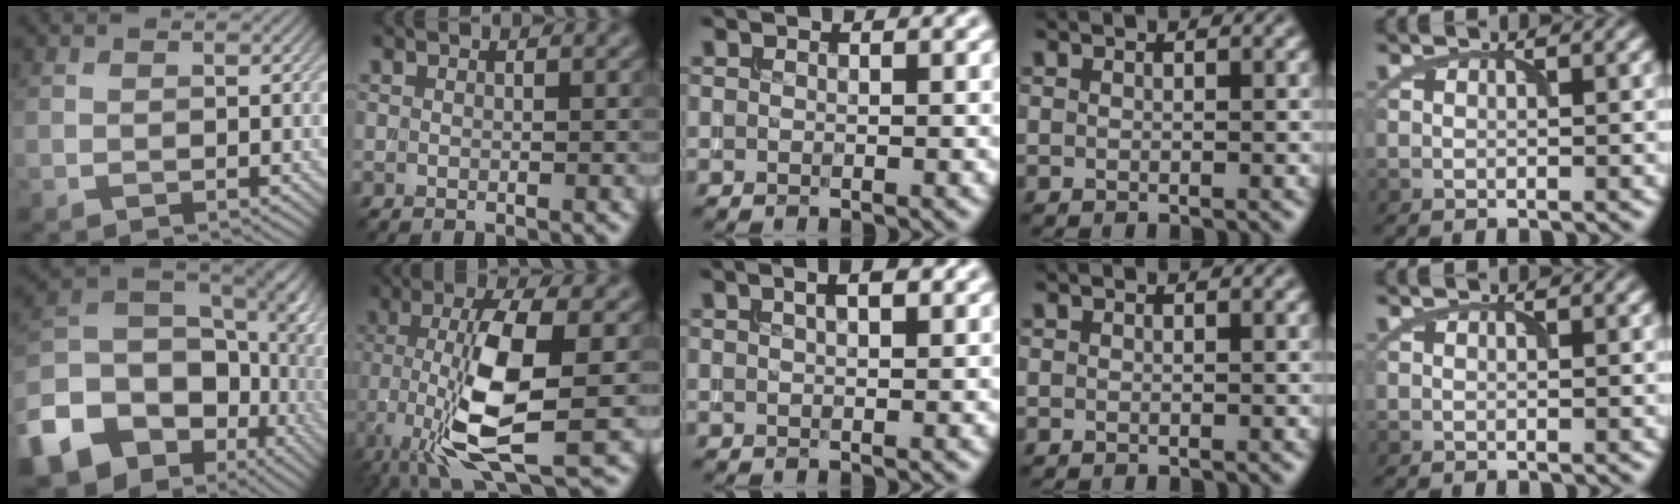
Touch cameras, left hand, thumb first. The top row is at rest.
{"thumb": {"total": 20.0, "force": [-8.1, 15.5, 9.7], "torque": [-0.241, -0.035, -0.122]}, "index": {"total": 9.6, "force": [-2.2, 2.6, 8.9], "torque": [-0.177, -0.005, -0.042]}, "middle": {"total": 2.4, "force": [1.3, 0.7, 1.9], "torque": [-0.016, 0.003, 0.016]}}